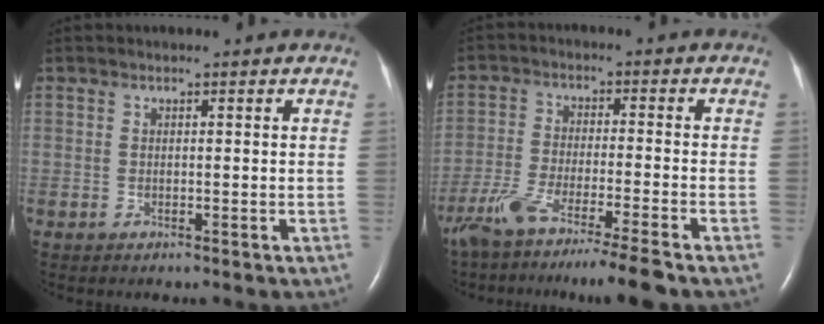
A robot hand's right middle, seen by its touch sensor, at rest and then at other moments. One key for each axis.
{"total": 11.7, "fx": -9.4, "fy": -1.1, "fz": 6.9, "tx": -0.113, "ty": -0.036, "tz": -0.155}